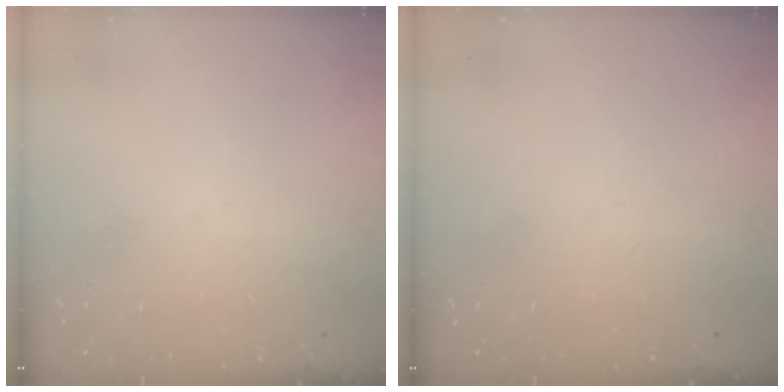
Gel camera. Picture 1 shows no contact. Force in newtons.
{"total": 0.0}